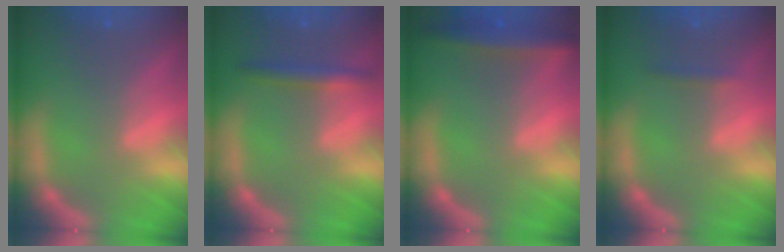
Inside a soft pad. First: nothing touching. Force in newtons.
{"total": 2.4}
{"total": 4.0}
{"total": 0.9}